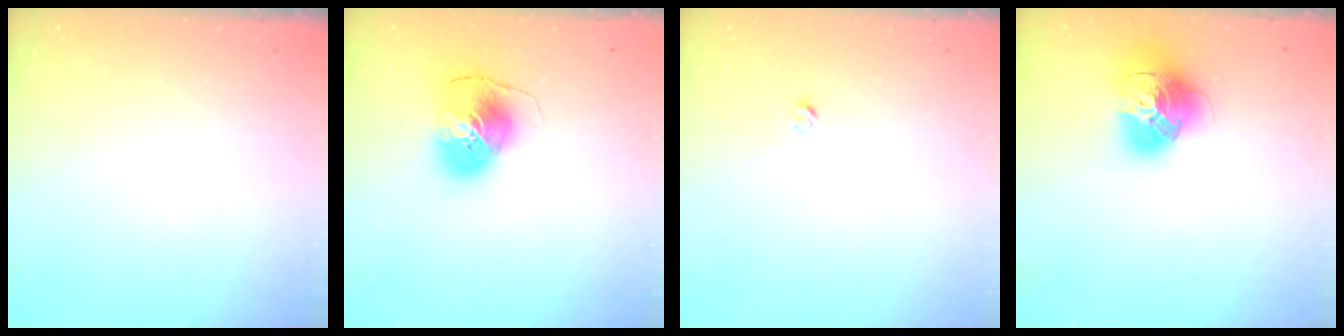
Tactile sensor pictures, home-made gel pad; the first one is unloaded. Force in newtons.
{"total": 9.3, "press": 9.2, "slide": 1.0}
{"total": 1.9, "press": 1.9, "slide": 0.1}
{"total": 17.0, "press": 16.9, "slide": 1.7}